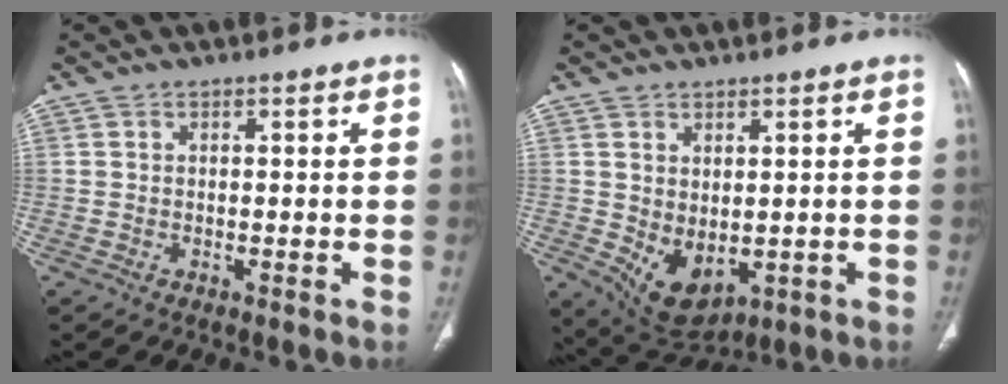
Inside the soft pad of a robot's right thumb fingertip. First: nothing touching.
{"total": 7.8, "force": [-0.8, 4.8, 6.1], "torque": [-0.089, -0.009, 0.017]}